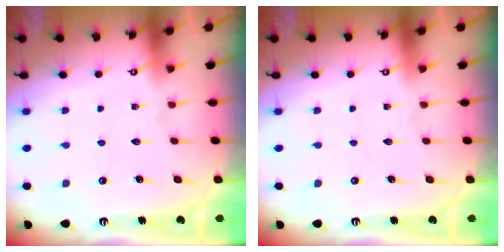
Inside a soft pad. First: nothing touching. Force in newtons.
{"total": 0.0}